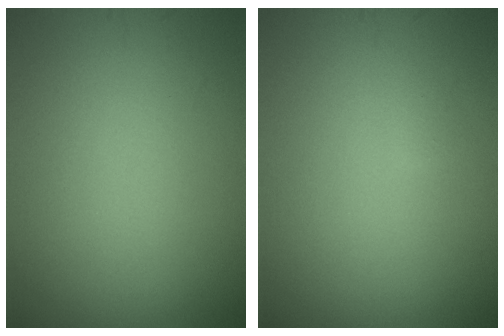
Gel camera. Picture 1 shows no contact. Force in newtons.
{"total": 0.5, "press": 0.5, "slide": 0.1}